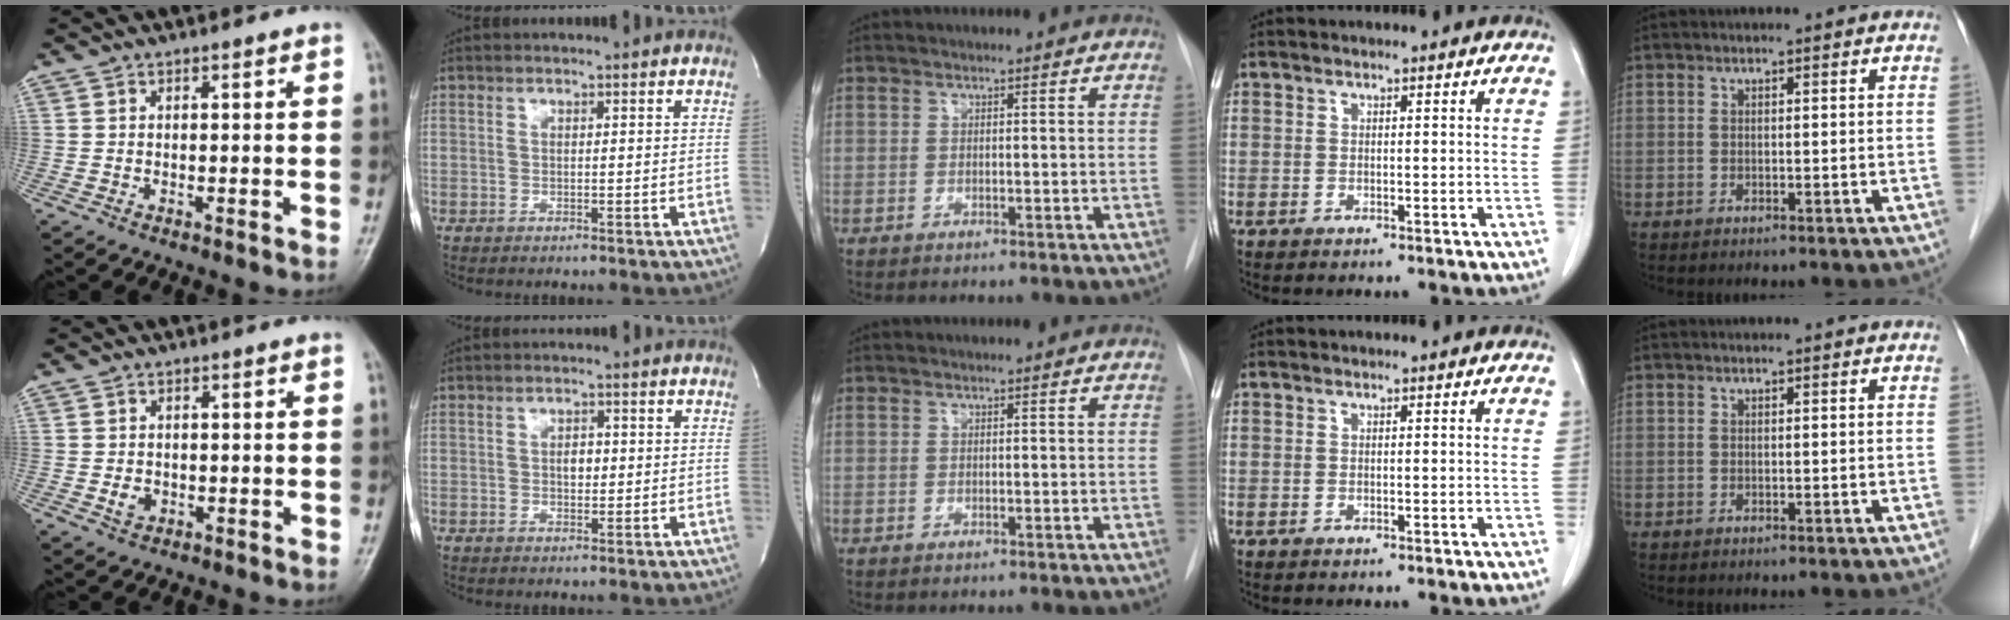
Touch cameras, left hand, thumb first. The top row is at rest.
{"thumb": {"total": 2.4, "force": [-0.4, 2.0, 1.2], "torque": [-0.013, 0.001, -0.004]}, "index": {"total": 2.1, "force": [-0.1, 1.3, 1.7], "torque": [-0.027, -0.001, -0.001]}}